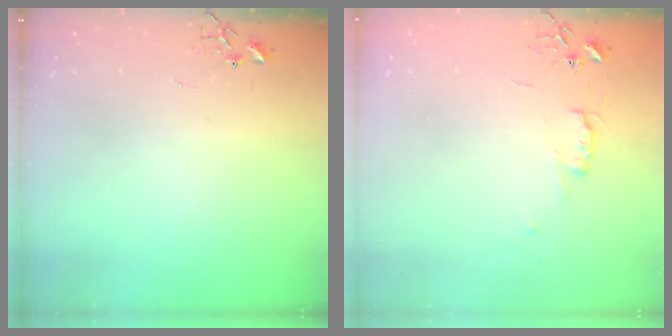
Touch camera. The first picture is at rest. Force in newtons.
{"total": 5.8, "press": 5.7, "slide": 0.7}